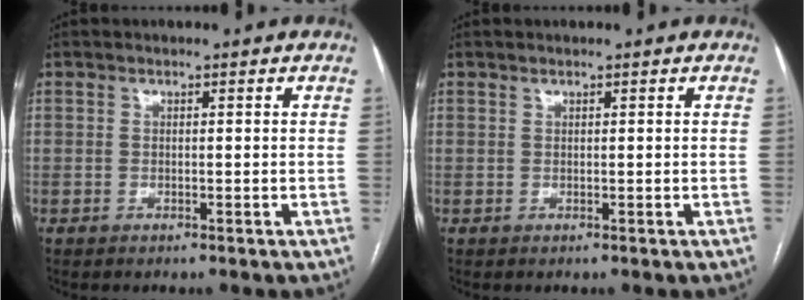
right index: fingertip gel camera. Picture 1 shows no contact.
{"total": 0.0}